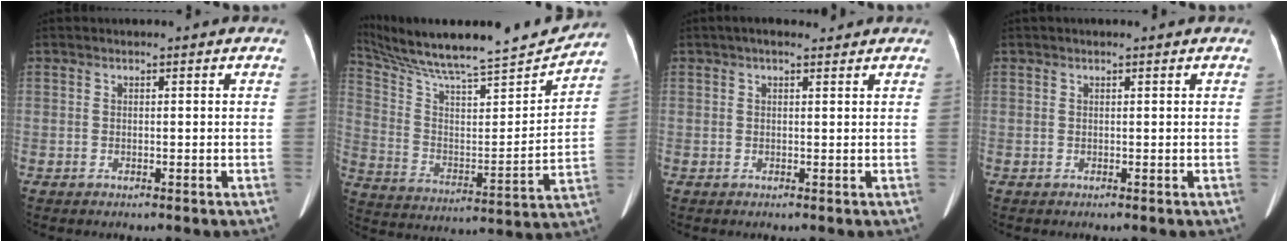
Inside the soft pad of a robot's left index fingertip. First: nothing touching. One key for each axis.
{"total": 22.2, "fx": 20.5, "fy": 1.7, "fz": 8.5, "tx": -0.162, "ty": -0.028, "tz": 0.315}
{"total": 2.1, "fx": 1.2, "fy": 0.8, "fz": 1.5, "tx": -0.025, "ty": 0.021, "tz": 0.019}
{"total": 0.6, "fx": -0.6, "fy": 0.0, "fz": 0.2, "tx": -0.007, "ty": 0.006, "tz": -0.009}